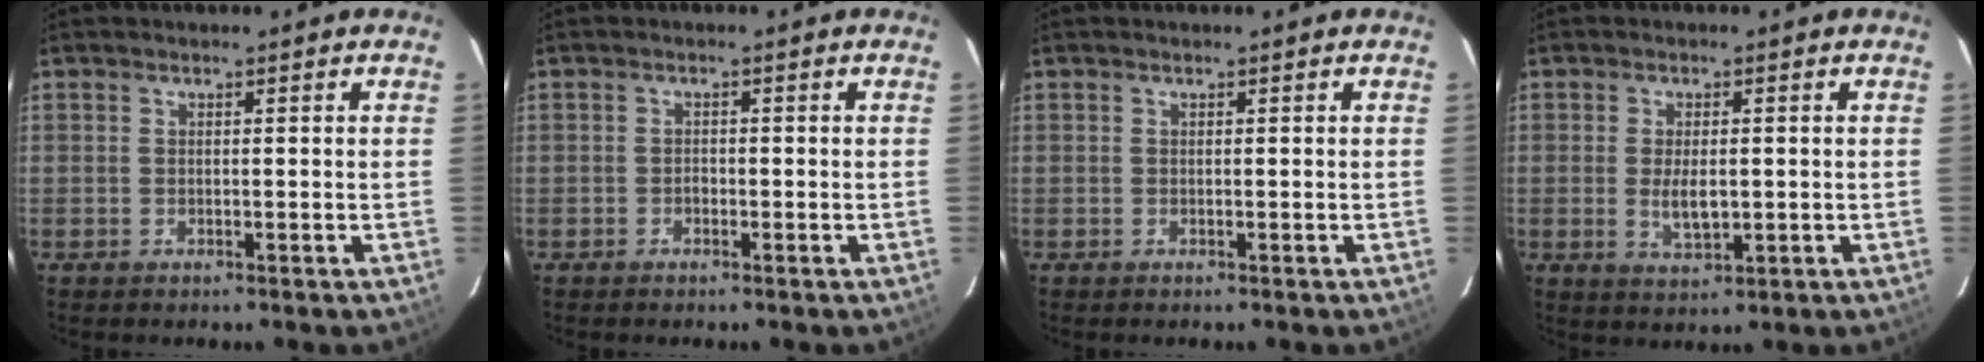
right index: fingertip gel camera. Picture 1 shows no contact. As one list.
[{"total": 0.9, "force": [-0.5, 0.6, 0.3], "torque": [-0.006, 0.003, -0.008]}, {"total": 0.0}, {"total": 4.9, "force": [-0.5, 2.3, 4.3], "torque": [-0.079, -0.010, -0.004]}]